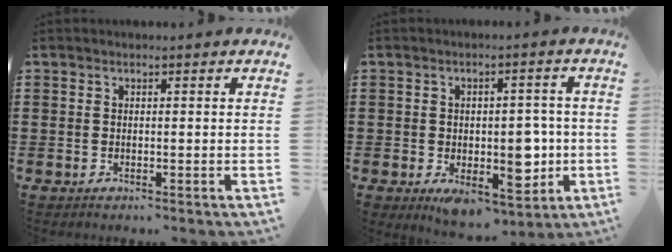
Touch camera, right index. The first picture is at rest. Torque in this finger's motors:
{"motor_torque": [2.14, 0.00, 0.83, 0.12]}